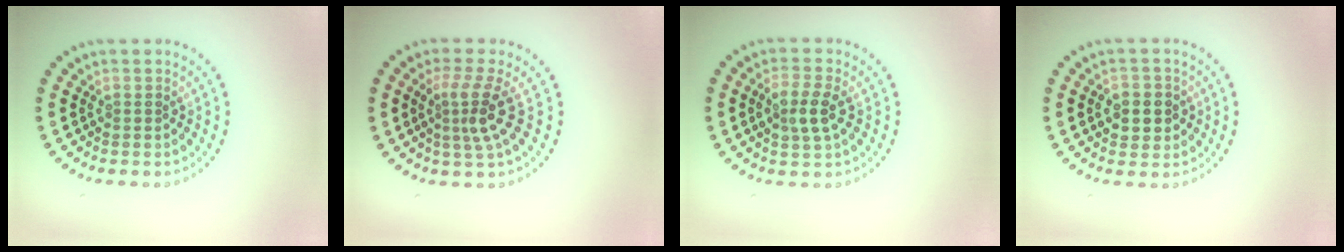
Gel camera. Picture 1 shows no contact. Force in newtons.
{"total": 3.2, "press": 2.3, "slide": 2.3}
{"total": 2.7, "press": 2.7, "slide": 0.6}
{"total": 2.9, "press": 2.9, "slide": 0.6}